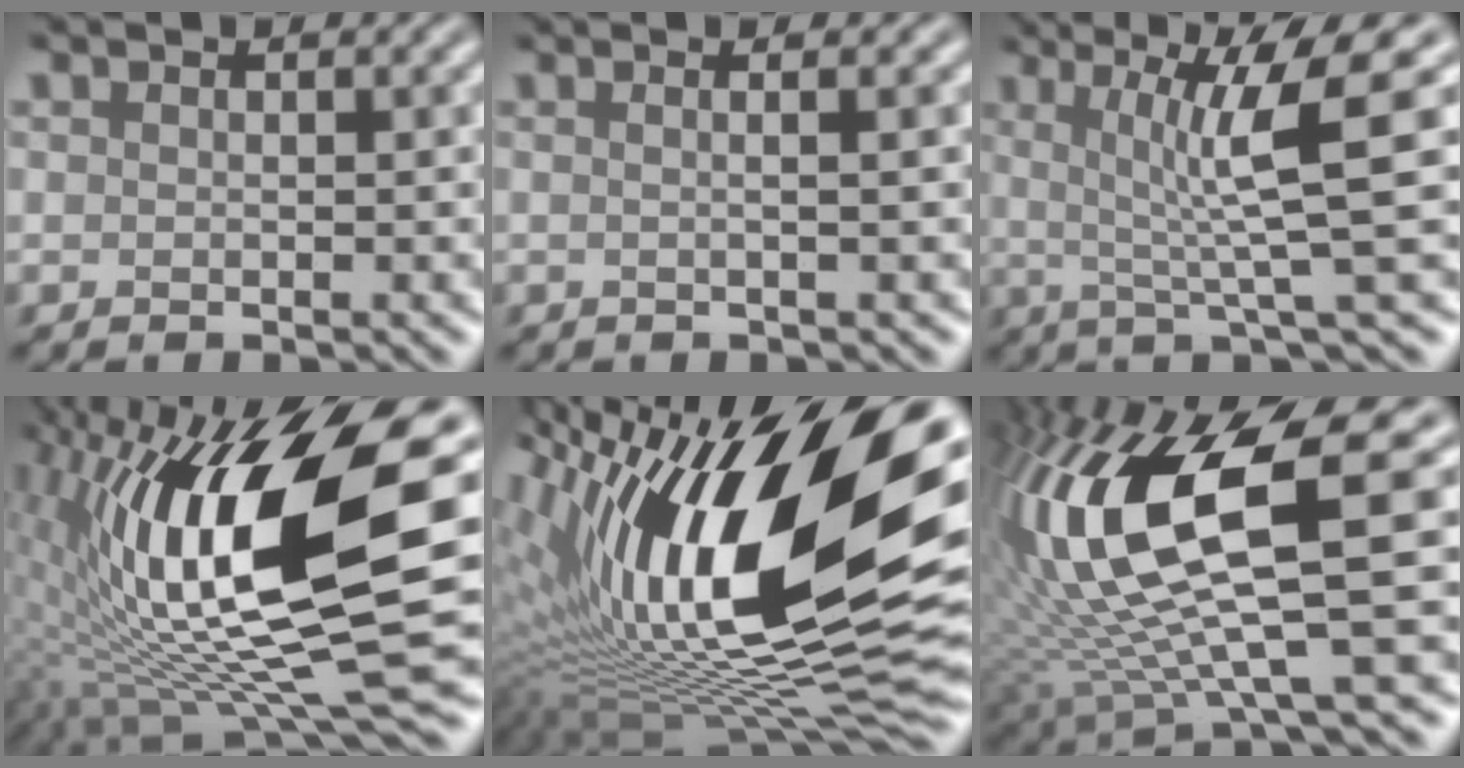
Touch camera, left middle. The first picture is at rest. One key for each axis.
{"total": 3.8, "fx": 1.0, "fy": 2.0, "fz": 3.1, "tx": -0.019, "ty": 0.035, "tz": -0.024}
{"total": 7.3, "fx": 0.4, "fy": 0.9, "fz": 7.3, "tx": -0.122, "ty": 0.006, "tz": 0.011}
{"total": 15.2, "fx": 0.6, "fy": 4.8, "fz": 14.4, "tx": -0.258, "ty": -0.014, "tz": 0.011}
{"total": 18.8, "fx": 4.4, "fy": 8.0, "fz": 16.5, "tx": -0.275, "ty": 0.023, "tz": 0.064}
{"total": 13.9, "fx": 1.6, "fy": 4.0, "fz": 13.2, "tx": -0.275, "ty": -0.006, "tz": 0.043}